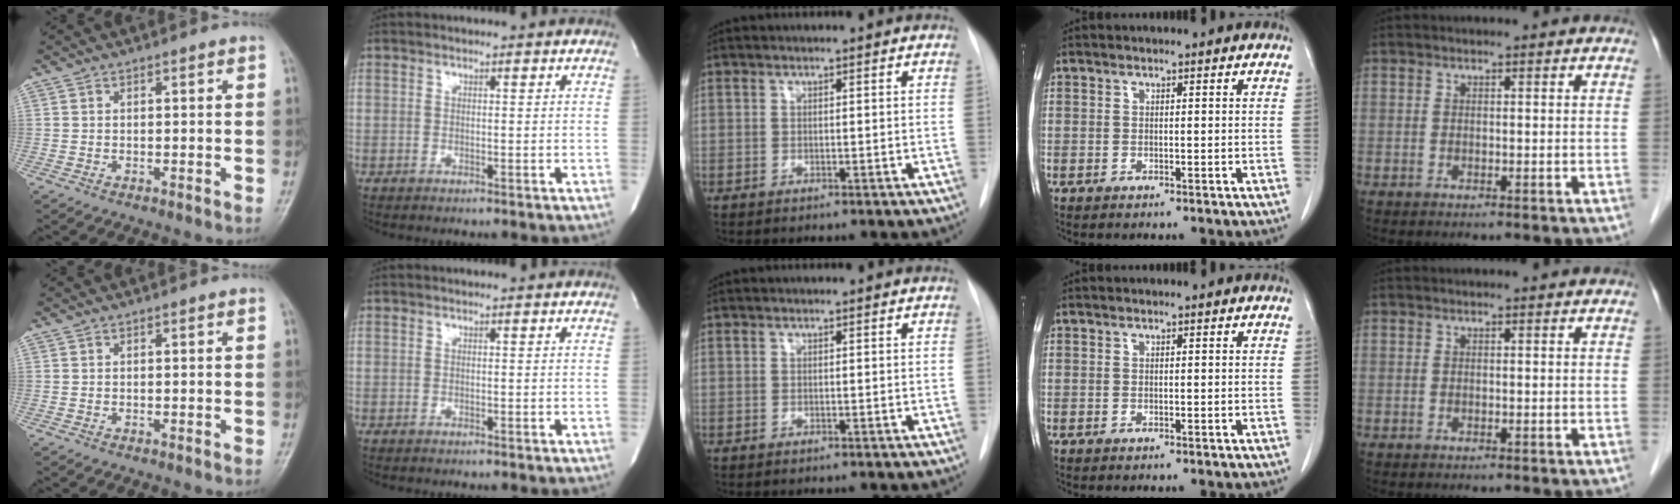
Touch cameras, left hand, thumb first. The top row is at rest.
{}